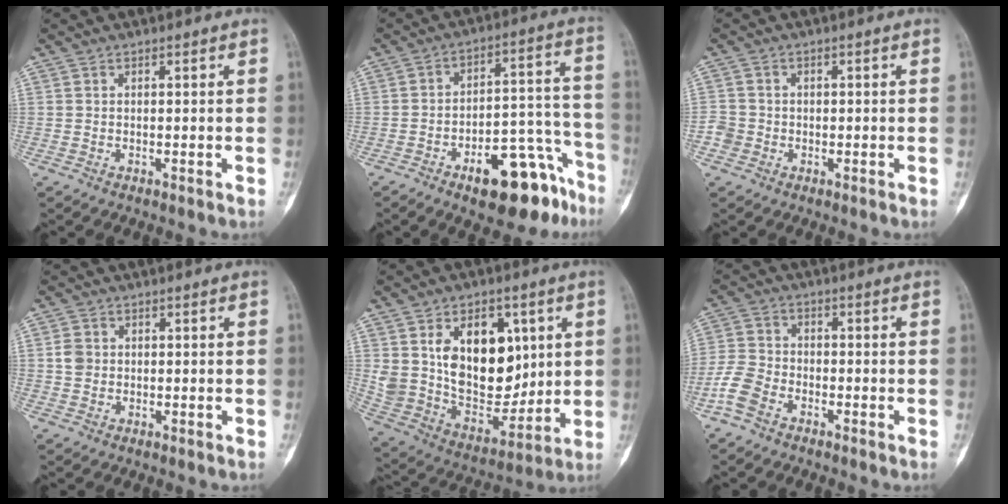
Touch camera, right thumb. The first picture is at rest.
{"total": 16.6, "force": [-10.1, 6.6, 11.3], "torque": [-0.108, 0.095, -0.143]}
{"total": 2.6, "force": [-0.8, 2.5, 0.2], "torque": [0.014, 0.011, -0.023]}
{"total": 2.4, "force": [0.2, 2.1, 1.1], "torque": [-0.015, 0.005, 0.003]}
{"total": 21.2, "force": [5.5, 13.8, 15.2], "torque": [-0.219, -0.024, 0.117]}
{"total": 5.9, "force": [-3.5, 3.7, 3.0], "torque": [-0.063, 0.017, -0.078]}